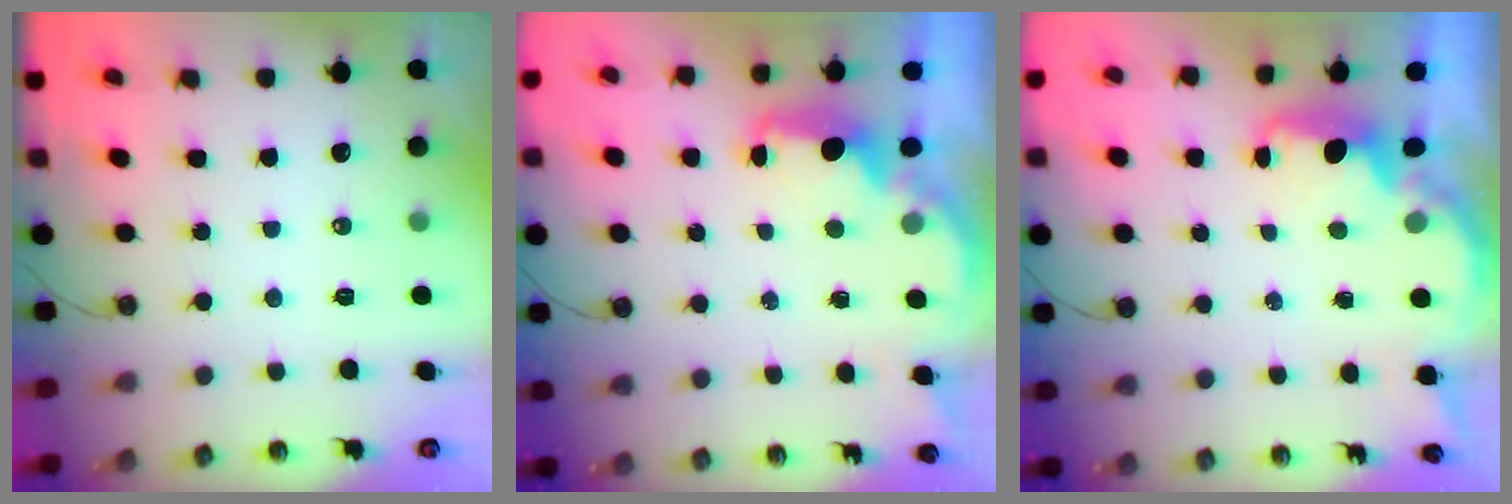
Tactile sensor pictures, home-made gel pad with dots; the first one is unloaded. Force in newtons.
{"total": 2.2, "press": 2.1, "slide": 0.7}
{"total": 2.1, "press": 1.9, "slide": 0.8}